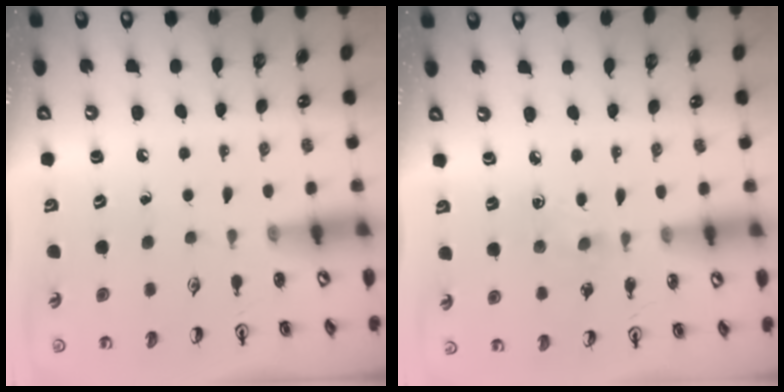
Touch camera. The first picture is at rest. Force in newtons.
{"total": 5.4, "press": 5.3, "slide": 0.8}